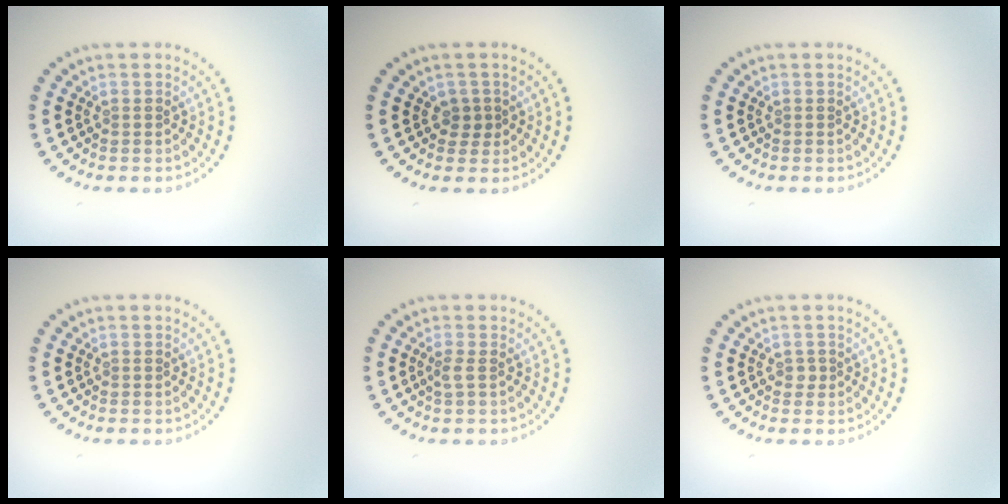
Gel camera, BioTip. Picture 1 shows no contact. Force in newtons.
{"total": 1.3, "press": 1.0, "slide": 0.8}
{"total": 0.0}
{"total": 0.0}
{"total": 0.9, "press": 0.7, "slide": 0.6}
{"total": 0.6, "press": 0.6, "slide": 0.3}